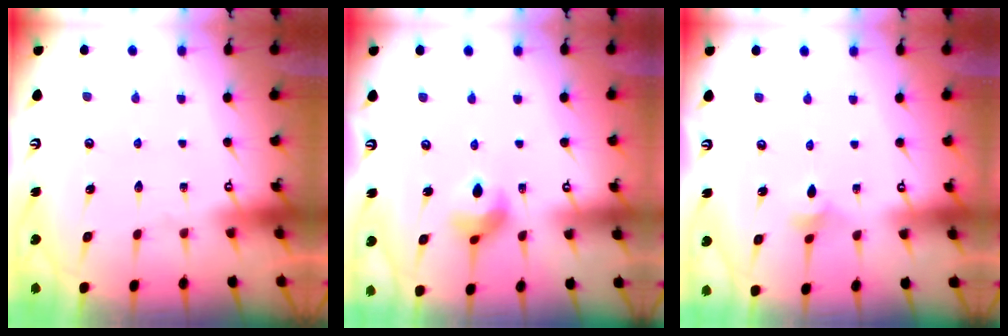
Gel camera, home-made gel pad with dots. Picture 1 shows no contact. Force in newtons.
{"total": 6.9, "press": 6.9, "slide": 0.5}
{"total": 2.8, "press": 2.8, "slide": 0.6}